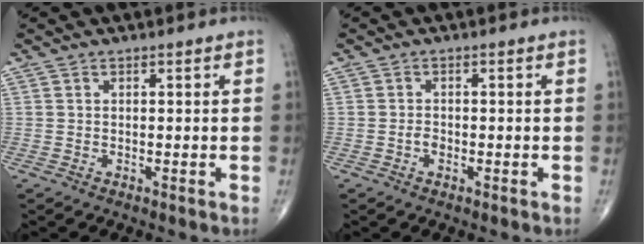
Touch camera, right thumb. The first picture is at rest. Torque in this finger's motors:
{"motor_torque": [0.46, 0.00, -0.05, -0.12, -0.01]}